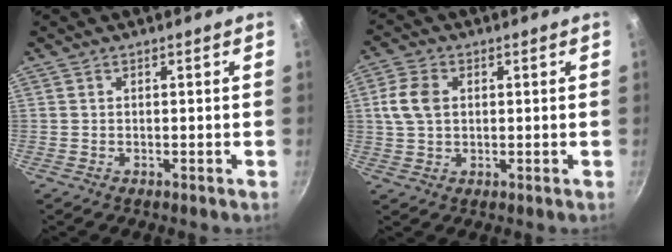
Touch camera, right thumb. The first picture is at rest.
{"total": 6.4, "force": [1.1, 4.5, 4.4], "torque": [-0.080, 0.006, 0.019]}